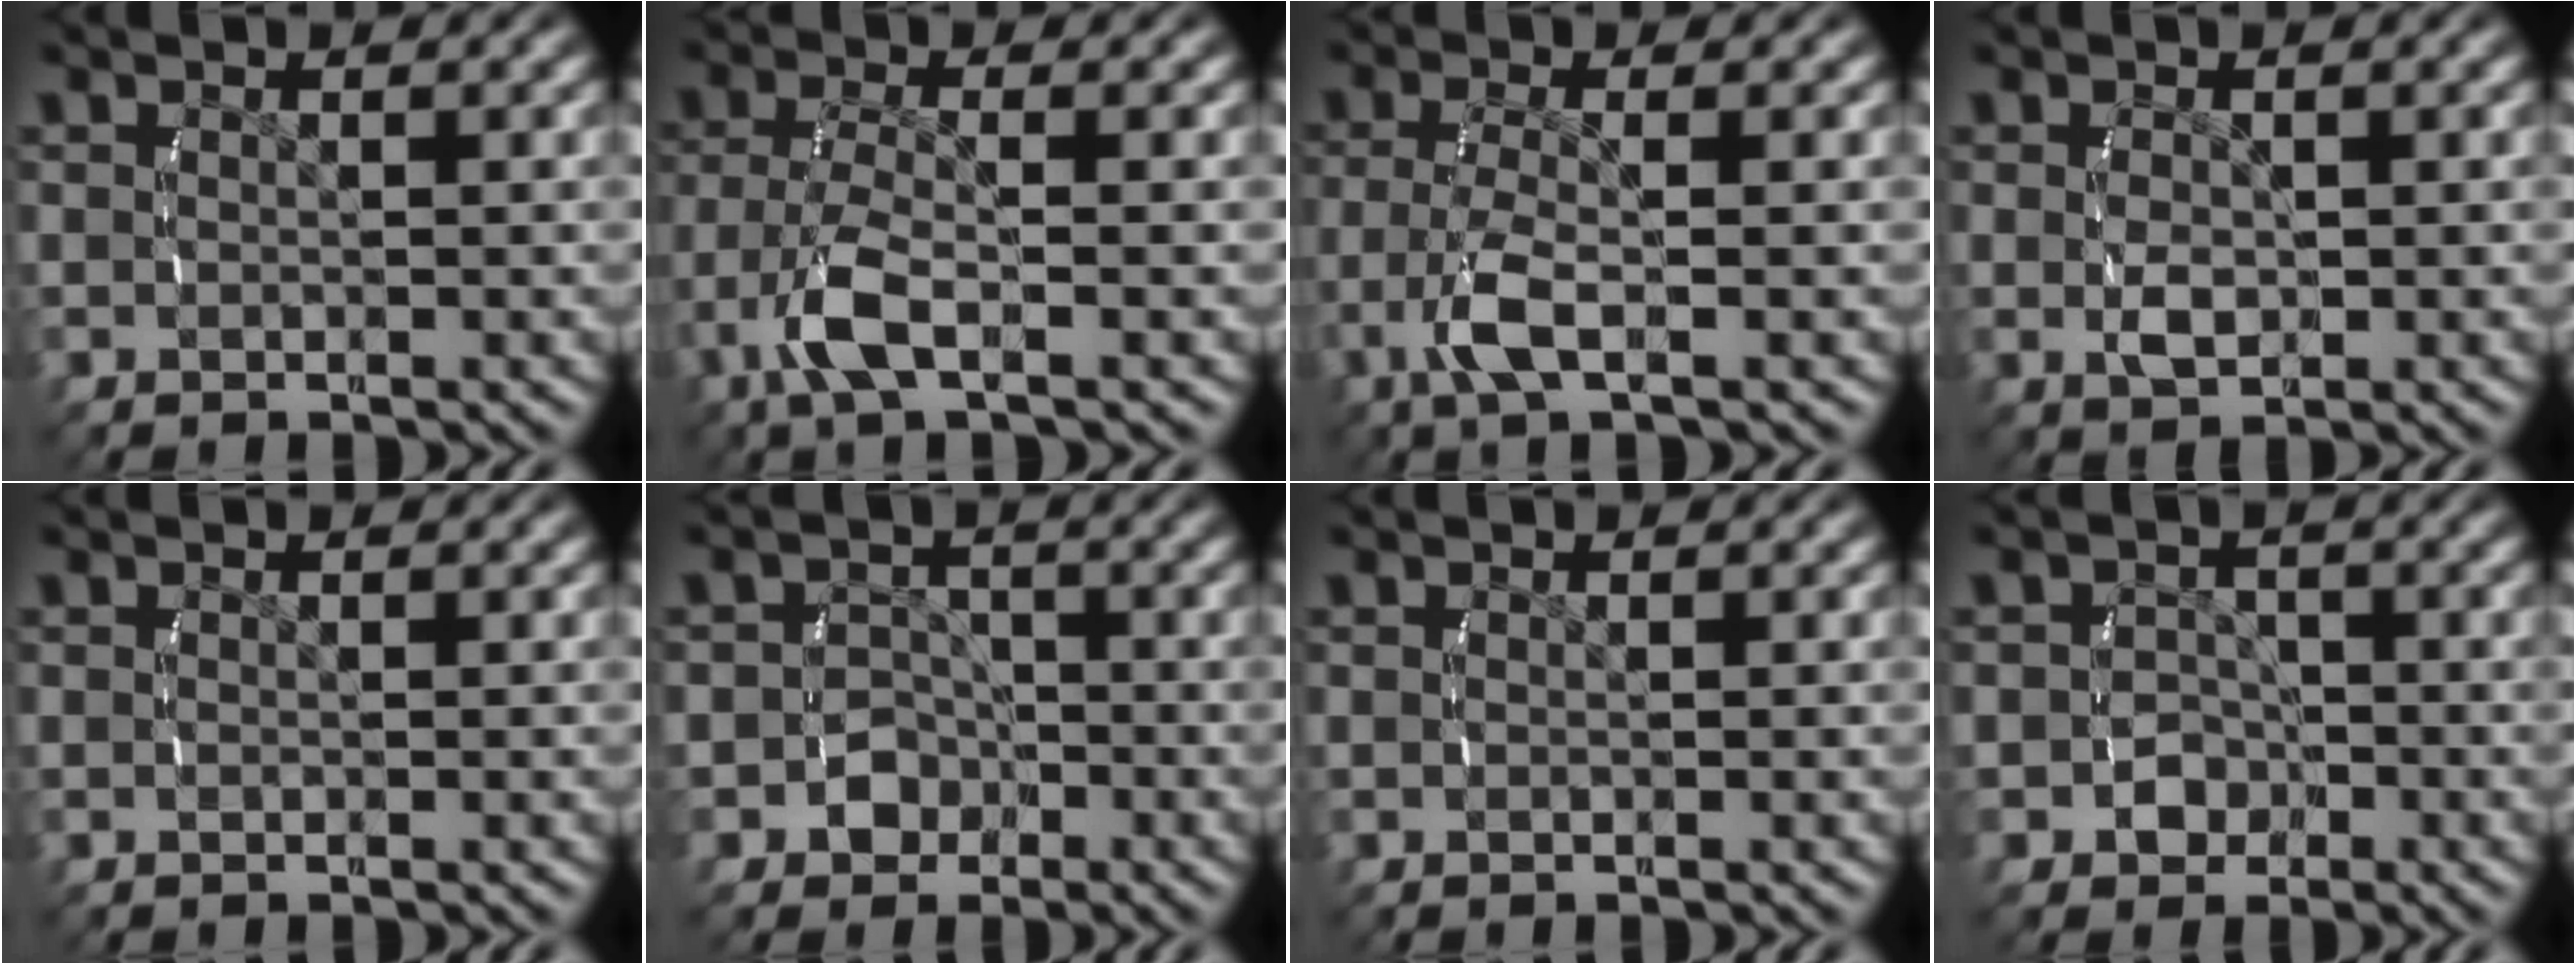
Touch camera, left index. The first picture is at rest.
{"total": 3.6, "force": [-1.1, 1.0, 3.3], "torque": [-0.090, -0.021, -0.008]}
{"total": 3.3, "force": [-0.9, 0.6, 3.1], "torque": [-0.085, -0.019, -0.006]}
{"total": 1.6, "force": [-0.2, 0.6, 1.4], "torque": [-0.034, -0.015, 0.009]}
{"total": 0.0}
{"total": 4.1, "force": [-2.0, 3.6, 0.7], "torque": [-0.021, -0.018, -0.029]}
{"total": 0.0}
{"total": 3.5, "force": [-1.6, 3.0, 0.6], "torque": [-0.013, -0.015, -0.022]}